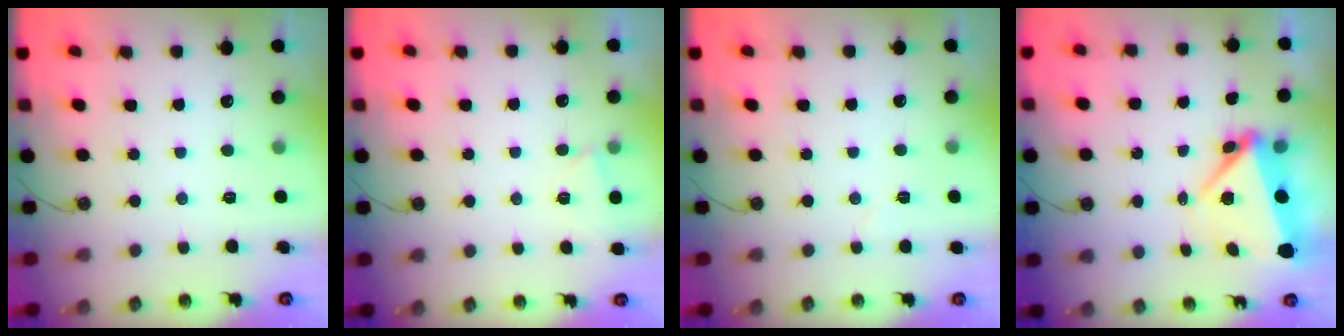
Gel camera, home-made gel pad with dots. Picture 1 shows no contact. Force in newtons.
{"total": 2.5, "press": 2.5, "slide": 0.4}
{"total": 2.9, "press": 2.7, "slide": 1.2}
{"total": 5.9, "press": 5.6, "slide": 2.0}